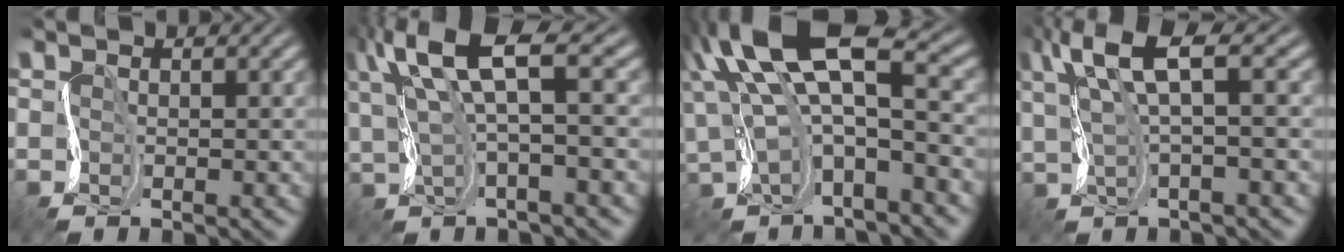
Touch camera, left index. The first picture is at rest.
{"total": 6.8, "force": [3.6, 1.5, 5.6], "torque": [-0.110, 0.028, 0.070]}
{"total": 9.1, "force": [3.5, 3.5, 7.6], "torque": [-0.150, 0.021, 0.062]}
{"total": 5.6, "force": [3.1, 1.1, 4.4], "torque": [-0.087, 0.020, 0.063]}